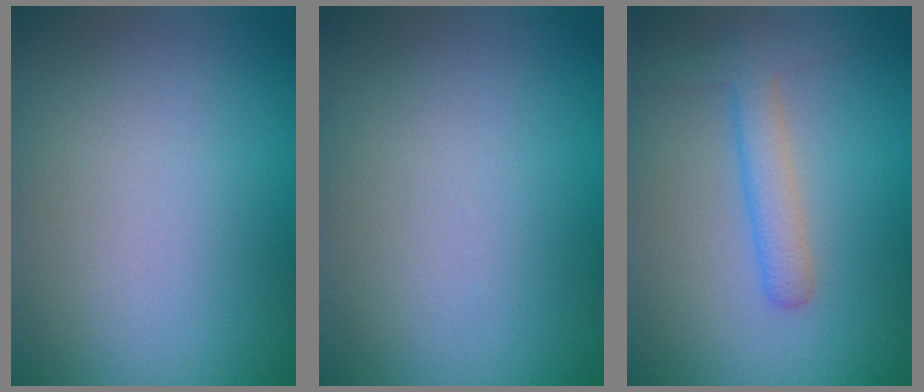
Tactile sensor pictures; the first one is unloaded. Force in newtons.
{"total": 0.0}
{"total": 2.7, "press": 2.7, "slide": 0.1}